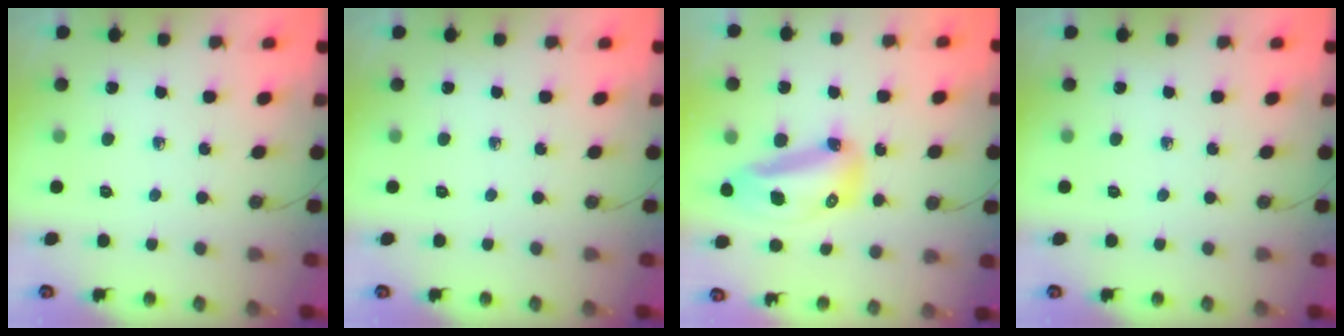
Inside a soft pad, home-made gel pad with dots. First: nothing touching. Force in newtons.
{"total": 0.0}
{"total": 13.3, "press": 13.2, "slide": 1.4}
{"total": 0.0}